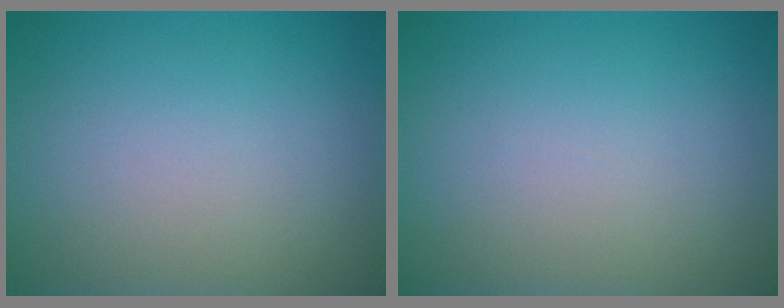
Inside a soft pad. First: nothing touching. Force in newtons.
{"total": 0.0}